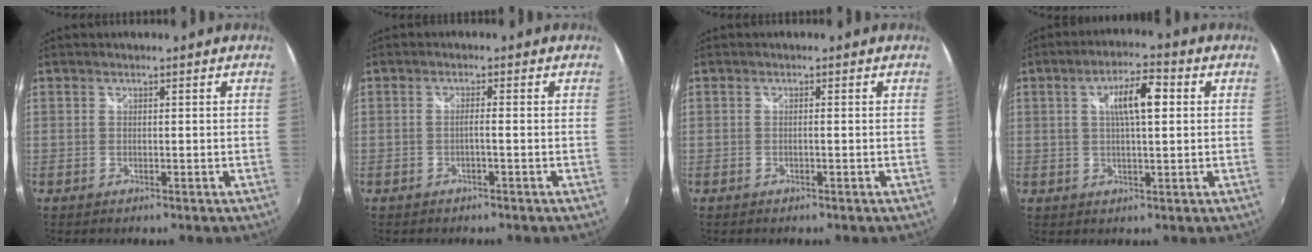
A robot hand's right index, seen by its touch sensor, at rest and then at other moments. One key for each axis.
{"total": 1.6, "fx": -0.7, "fy": -0.3, "fz": 1.4, "tx": -0.022, "ty": 0.002, "tz": -0.013}
{"total": 0.7, "fx": -0.2, "fy": -0.2, "fz": 0.7, "tx": -0.010, "ty": 0.001, "tz": -0.004}
{"total": 7.8, "fx": 1.8, "fy": 2.2, "fz": 7.3, "tx": -0.124, "ty": 0.012, "tz": 0.031}